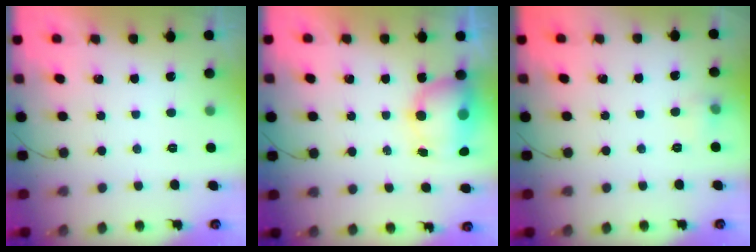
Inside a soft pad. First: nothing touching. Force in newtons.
{"total": 7.5, "press": 7.4, "slide": 1.6}
{"total": 4.6, "press": 4.3, "slide": 1.6}